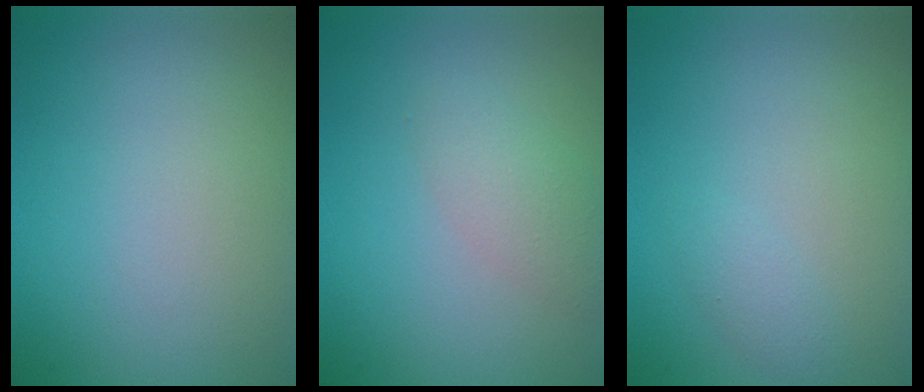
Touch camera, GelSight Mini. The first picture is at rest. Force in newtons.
{"total": 2.3, "press": 2.3, "slide": 0.0}
{"total": 0.9, "press": 0.9, "slide": 0.0}